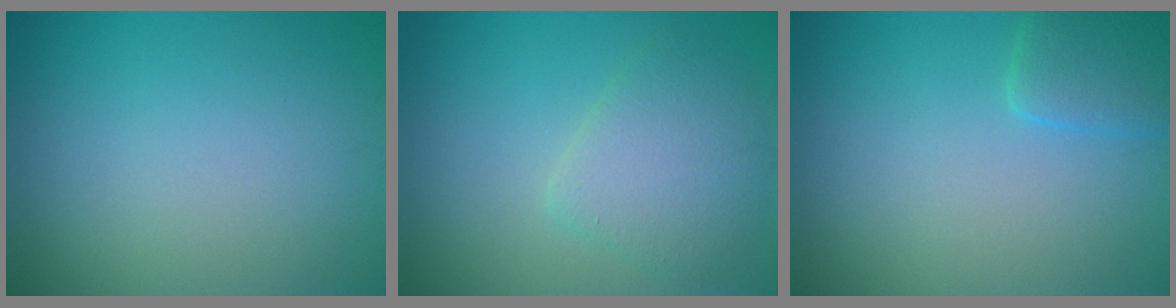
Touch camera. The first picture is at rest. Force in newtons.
{"total": 3.7, "press": 3.7, "slide": 0.2}
{"total": 2.6, "press": 2.6, "slide": 0.2}